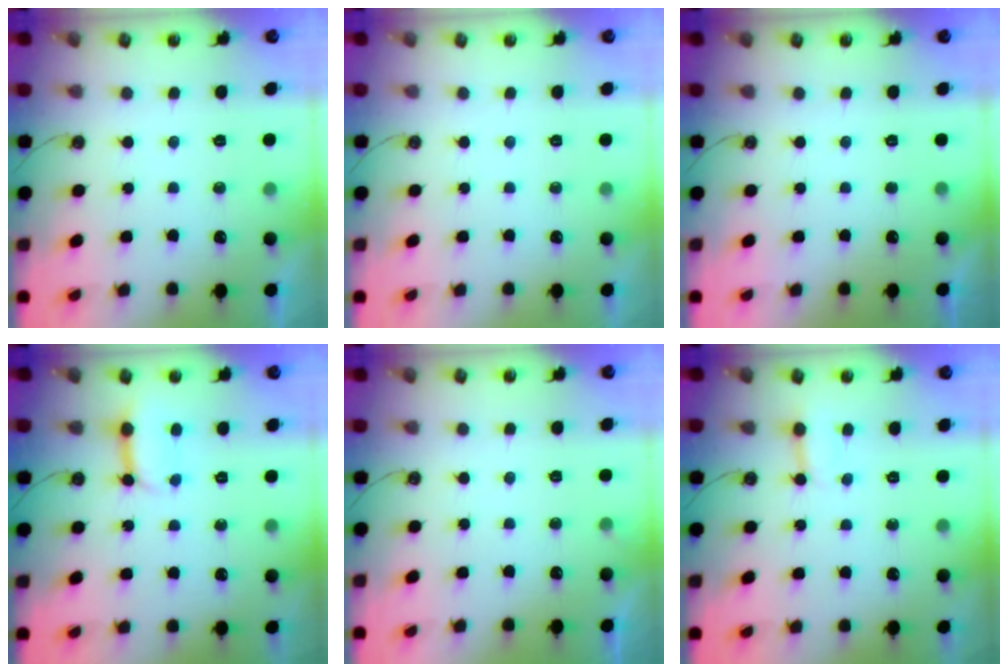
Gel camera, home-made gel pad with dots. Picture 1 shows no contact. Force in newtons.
{"total": 0.0}
{"total": 0.0}
{"total": 7.0, "press": 6.9, "slide": 0.7}
{"total": 1.8, "press": 1.8, "slide": 0.1}
{"total": 2.7, "press": 2.7, "slide": 0.2}